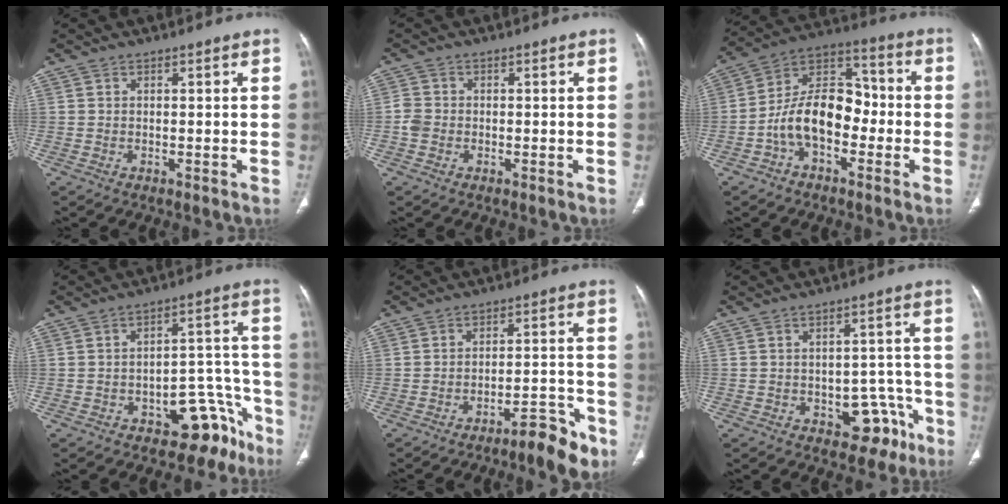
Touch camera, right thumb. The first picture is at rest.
{"total": 2.6, "force": [-0.7, 2.1, 1.2], "torque": [-0.022, 0.006, -0.018]}
{"total": 13.8, "force": [-3.7, 8.6, 10.1], "torque": [-0.156, 0.053, -0.074]}
{"total": 11.5, "force": [-7.3, 6.4, 6.2], "torque": [-0.023, 0.085, -0.096]}
{"total": 8.7, "force": [-5.9, 2.2, 6.0], "torque": [-0.072, 0.051, -0.083]}
{"total": 8.9, "force": [-4.4, 5.6, 5.2], "torque": [-0.024, 0.044, -0.047]}